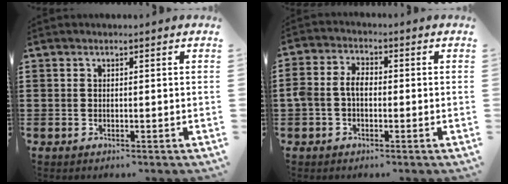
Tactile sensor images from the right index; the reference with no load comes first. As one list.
[{"total": 4.0, "force": [-0.6, 2.7, 3.0], "torque": [-0.080, 0.001, -0.018]}]